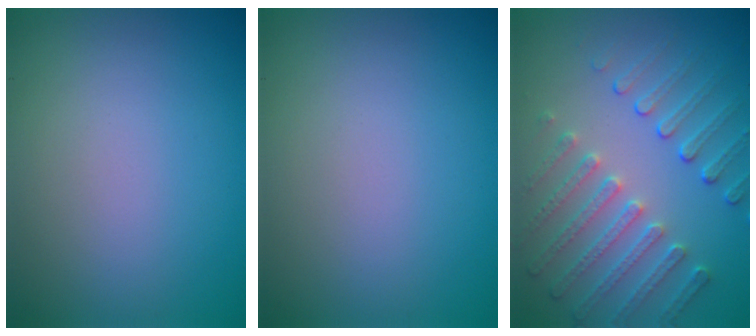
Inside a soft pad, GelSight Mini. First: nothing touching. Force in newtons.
{"total": 0.0}
{"total": 4.9, "press": 3.8, "slide": 3.1}